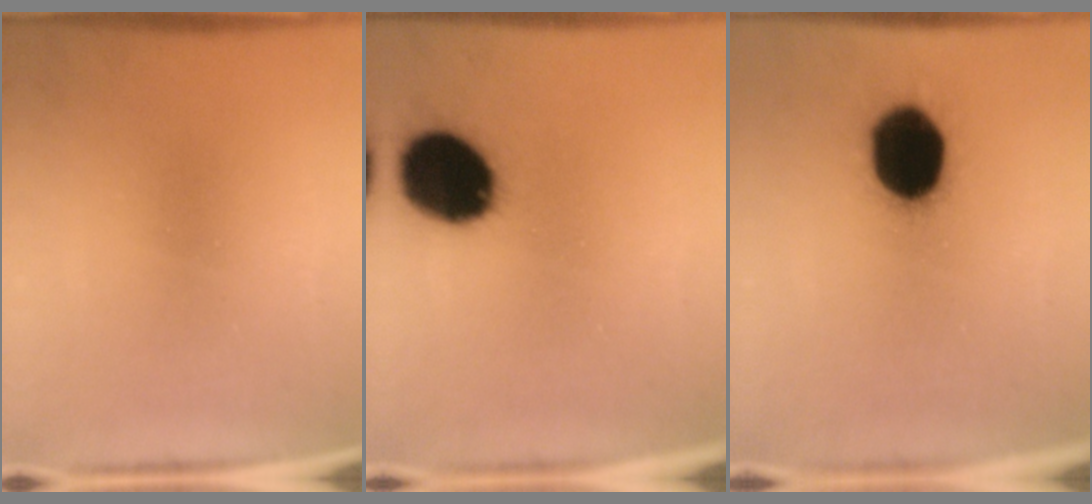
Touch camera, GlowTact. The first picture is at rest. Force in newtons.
{"total": 19.6}
{"total": 19.2}